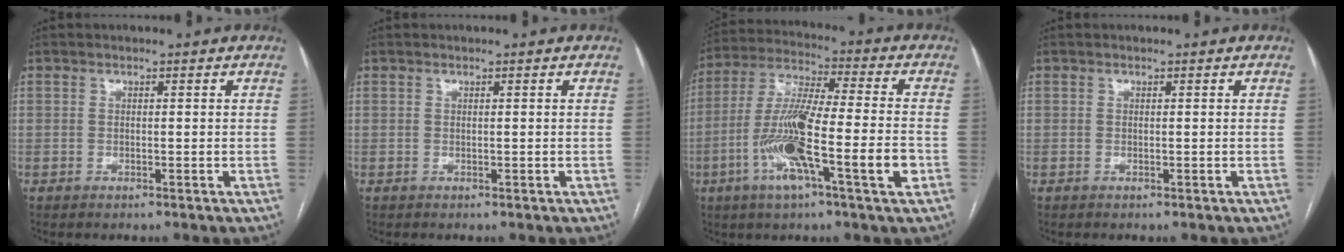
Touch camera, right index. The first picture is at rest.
{"total": 0.0}
{"total": 16.6, "force": [-5.2, 1.1, 15.7], "torque": [-0.299, -0.005, -0.096]}
{"total": 0.0}